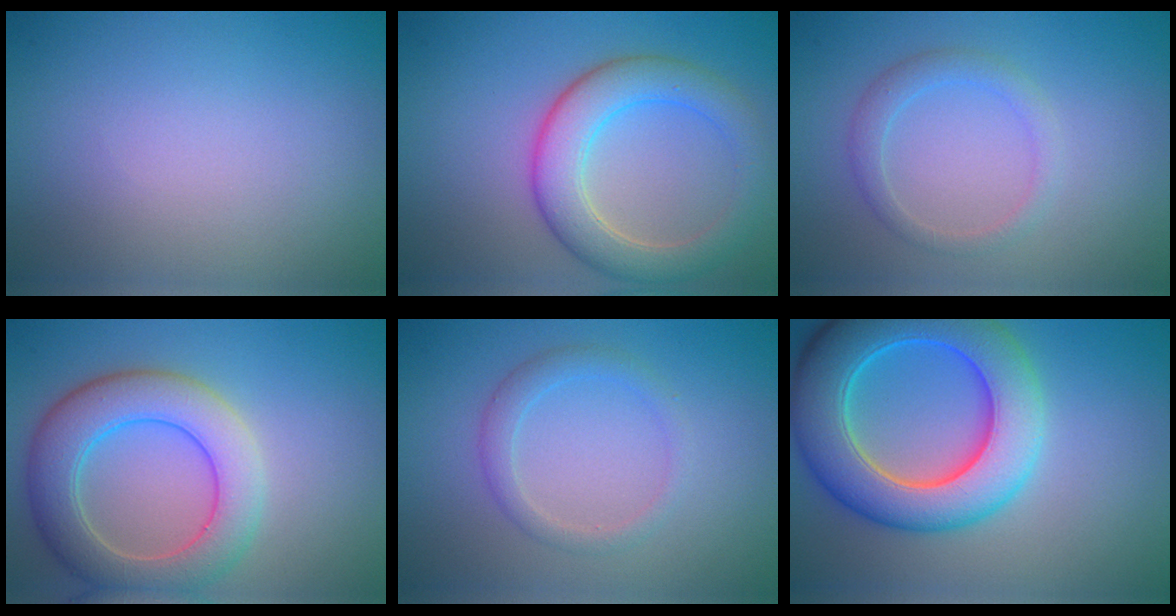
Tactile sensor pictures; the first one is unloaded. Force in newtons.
{"total": 5.8, "press": 5.8, "slide": 0.4}
{"total": 2.0, "press": 2.0, "slide": 0.3}
{"total": 6.6, "press": 6.6, "slide": 0.4}
{"total": 2.1, "press": 2.1, "slide": 0.2}
{"total": 10.1, "press": 10.1, "slide": 0.6}